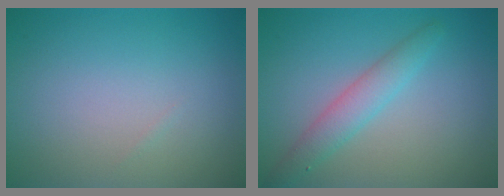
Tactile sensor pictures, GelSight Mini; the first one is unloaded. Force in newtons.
{"total": 2.8, "press": 2.8, "slide": 0.1}